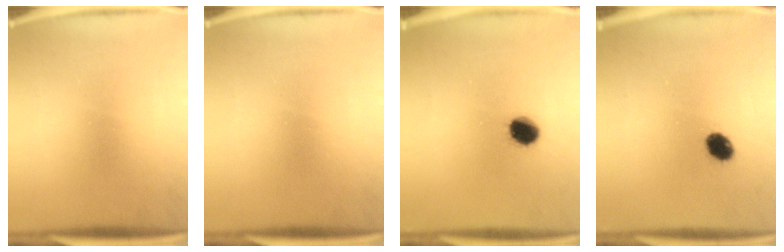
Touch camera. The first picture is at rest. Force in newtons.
{"total": 0.0}
{"total": 6.6}
{"total": 4.8}